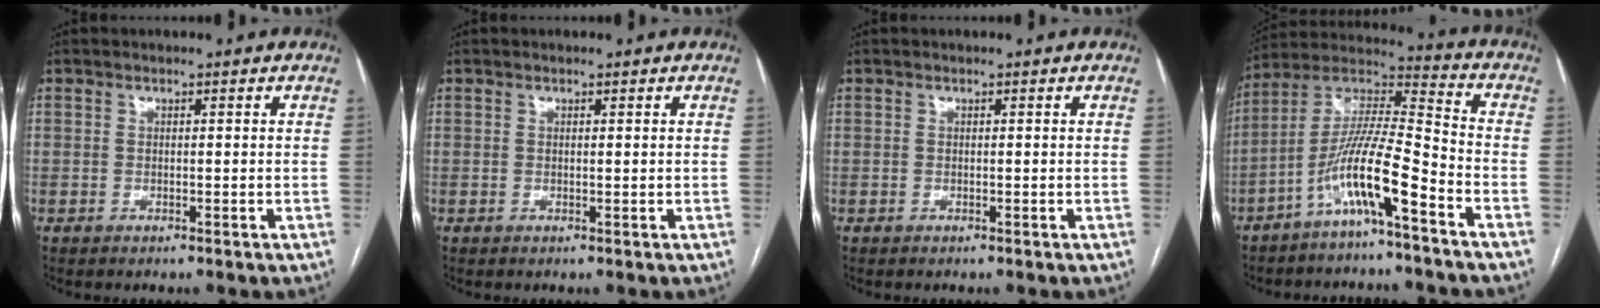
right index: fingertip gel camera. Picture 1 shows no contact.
{"total": 0.0}
{"total": 0.0}
{"total": 12.4, "force": [-6.7, 0.4, 10.4], "torque": [-0.204, 0.011, -0.132]}